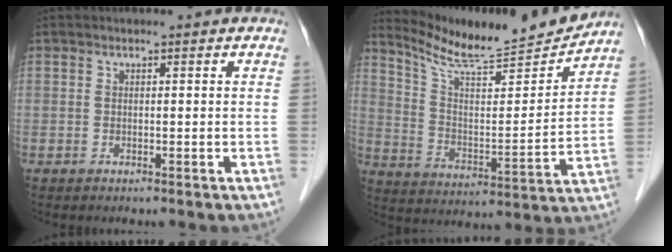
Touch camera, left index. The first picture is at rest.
{"total": 15.7, "force": [15.0, -0.5, 4.4], "torque": [-0.089, -0.025, 0.248]}